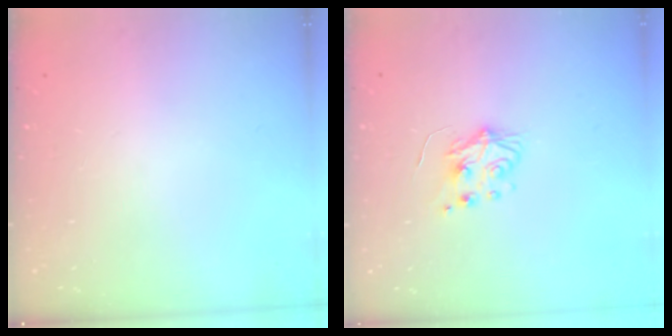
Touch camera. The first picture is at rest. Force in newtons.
{"total": 5.9, "press": 5.9, "slide": 0.6}